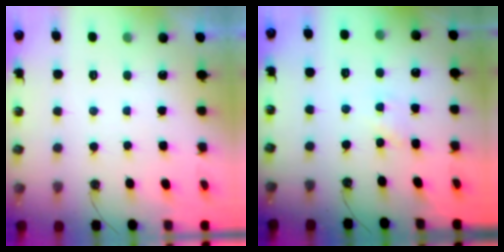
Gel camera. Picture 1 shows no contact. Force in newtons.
{"total": 3.6, "press": 3.5, "slide": 0.4}